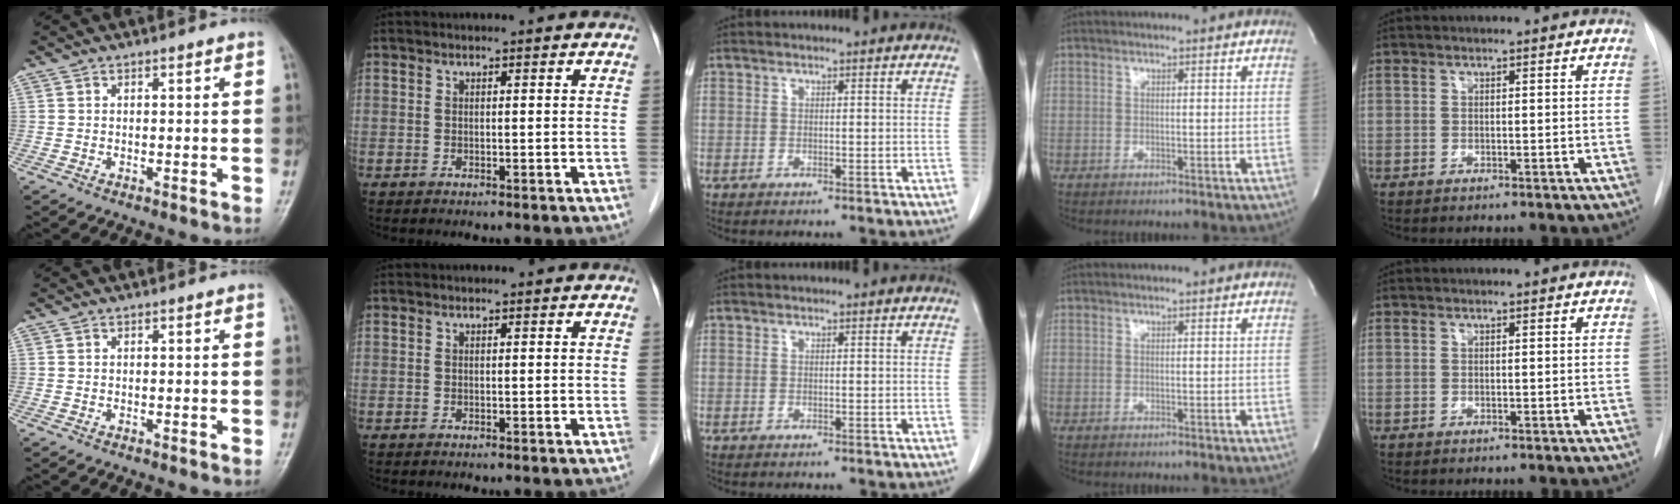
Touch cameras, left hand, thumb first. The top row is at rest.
{}